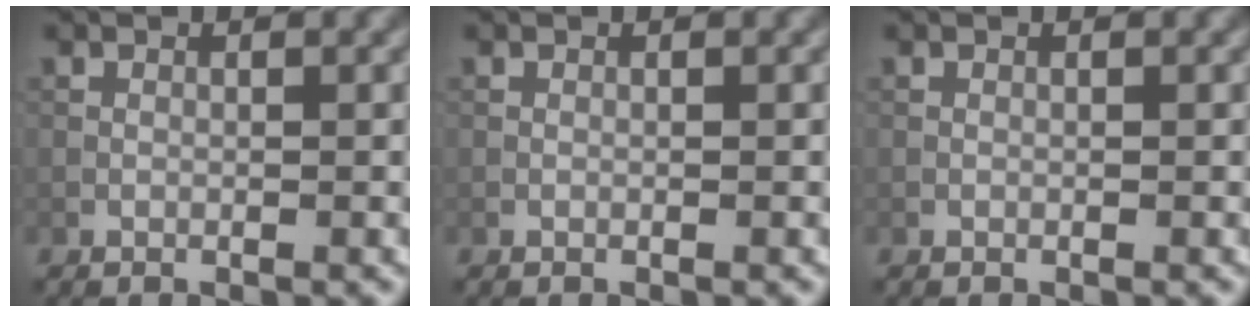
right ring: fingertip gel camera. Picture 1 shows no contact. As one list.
[{"total": 0.0}, {"total": 0.0}]